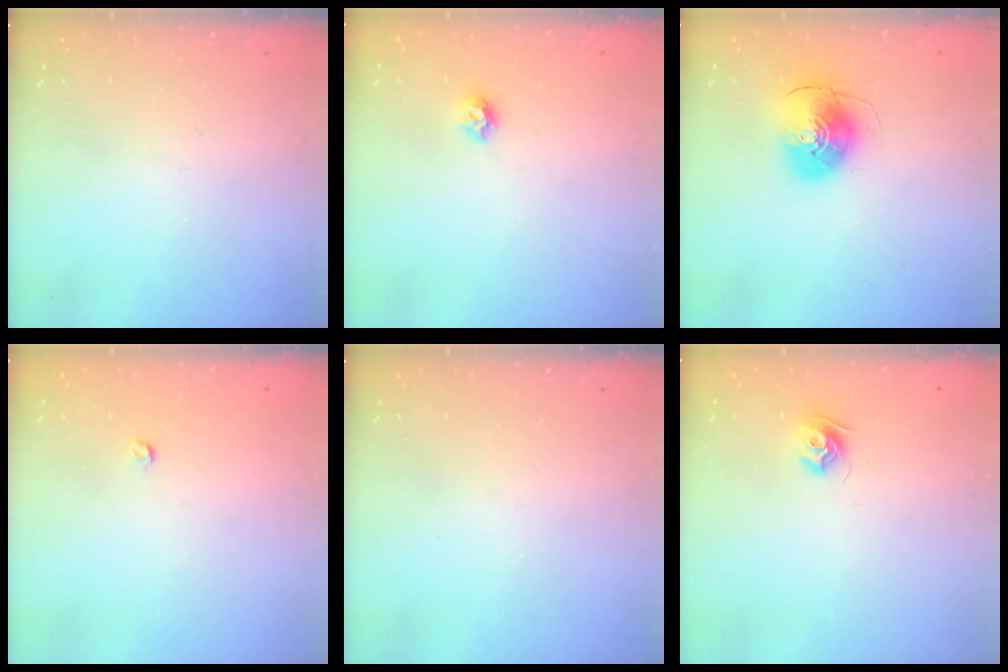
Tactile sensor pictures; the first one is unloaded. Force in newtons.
{"total": 6.0, "press": 5.9, "slide": 0.7}
{"total": 9.3, "press": 9.3, "slide": 1.1}
{"total": 3.0, "press": 2.9, "slide": 0.4}
{"total": 0.0}
{"total": 8.1, "press": 8.1, "slide": 0.1}